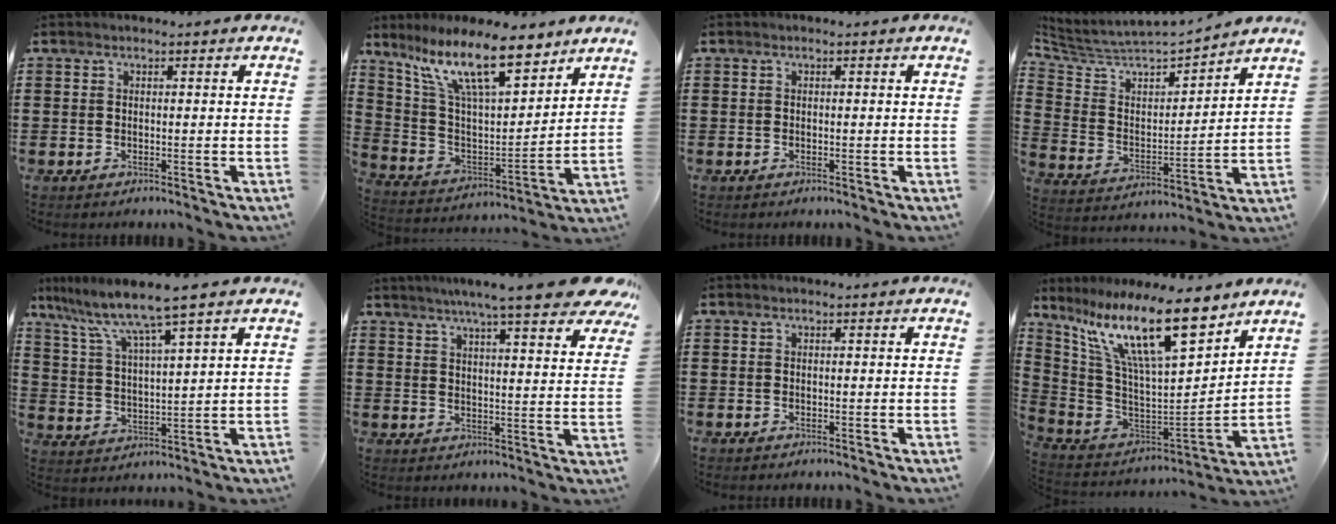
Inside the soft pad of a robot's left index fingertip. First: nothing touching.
{"total": 14.2, "force": [10.2, 3.5, 9.2], "torque": [-0.196, -0.036, 0.179]}
{"total": 0.0}
{"total": 5.0, "force": [4.6, 1.3, 1.4], "torque": [-0.058, -0.039, 0.070]}
{"total": 7.5, "force": [5.9, -0.1, 4.6], "torque": [-0.112, -0.033, 0.096]}
{"total": 9.3, "force": [7.6, 0.2, 5.4], "torque": [-0.113, -0.030, 0.128]}
{"total": 0.0}
{"total": 17.1, "force": [11.1, 4.0, 12.5], "torque": [-0.269, -0.057, 0.188]}